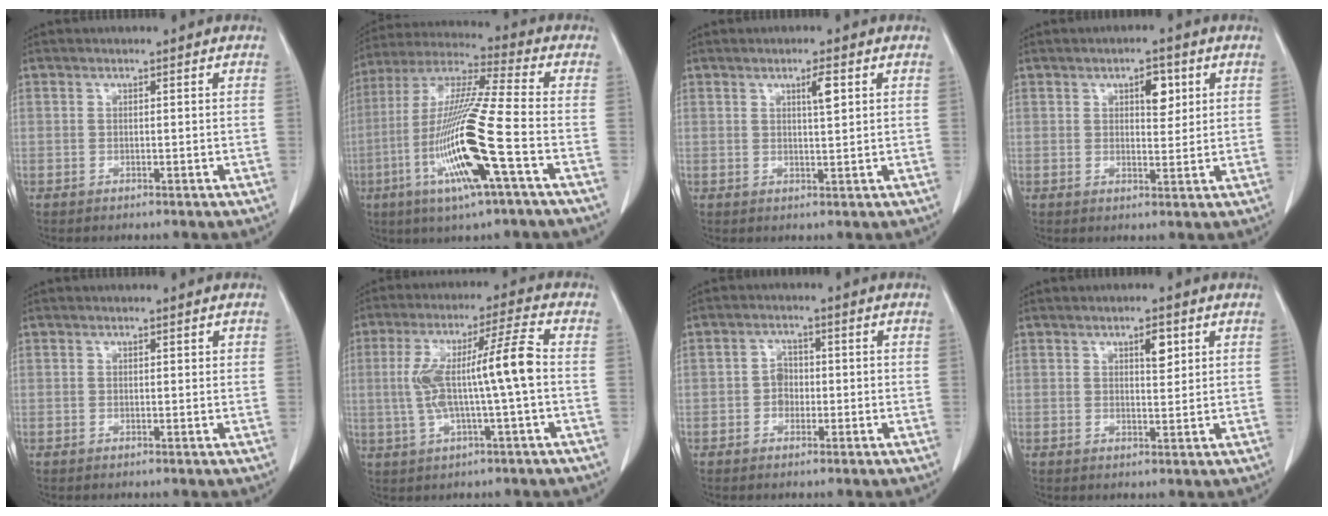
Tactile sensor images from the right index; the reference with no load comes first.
{"total": 17.8, "force": [-5.6, 0.0, 16.9], "torque": [-0.349, -0.017, -0.112]}
{"total": 2.6, "force": [1.1, 0.2, 2.4], "torque": [-0.041, -0.002, 0.018]}
{"total": 4.0, "force": [1.7, 1.8, 3.2], "torque": [-0.046, 0.001, 0.025]}
{"total": 0.7, "force": [0.3, 0.2, 0.5], "torque": [-0.007, 0.001, 0.004]}
{"total": 11.2, "force": [-0.3, 0.1, 11.2], "torque": [-0.217, 0.023, -0.006]}
{"total": 2.6, "force": [-0.6, 2.1, 1.4], "torque": [-0.017, 0.009, -0.013]}
{"total": 2.9, "force": [1.4, 0.9, 2.4], "torque": [-0.039, -0.004, 0.023]}